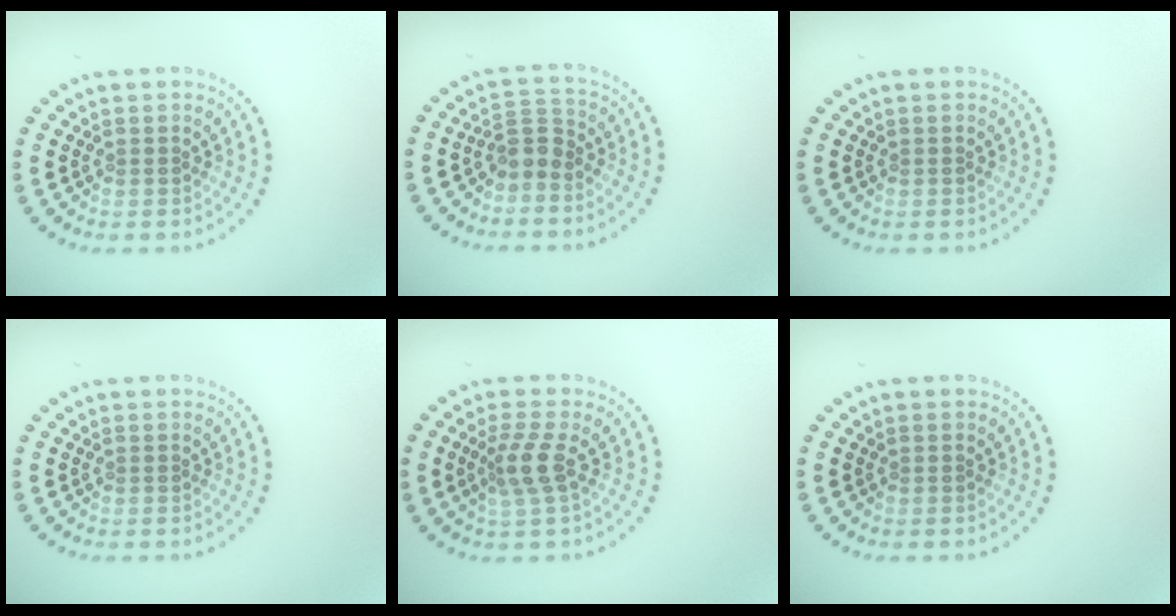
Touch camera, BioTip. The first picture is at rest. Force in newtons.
{"total": 2.3, "press": 1.9, "slide": 1.4}
{"total": 0.0}
{"total": 0.0}
{"total": 2.7, "press": 2.0, "slide": 1.7}
{"total": 0.0}